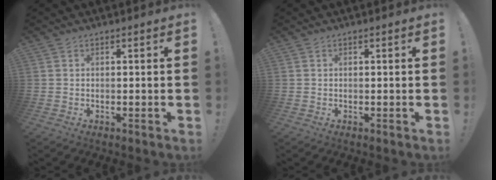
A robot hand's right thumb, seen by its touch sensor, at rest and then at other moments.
{"total": 0.0}